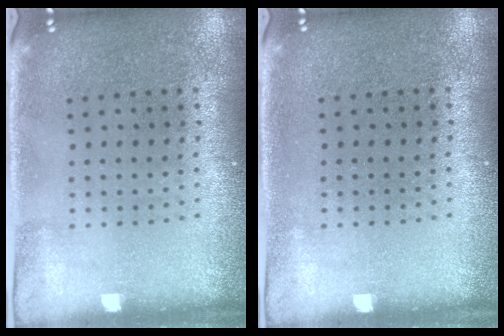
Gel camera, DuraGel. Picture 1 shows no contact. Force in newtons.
{"total": 0.0}